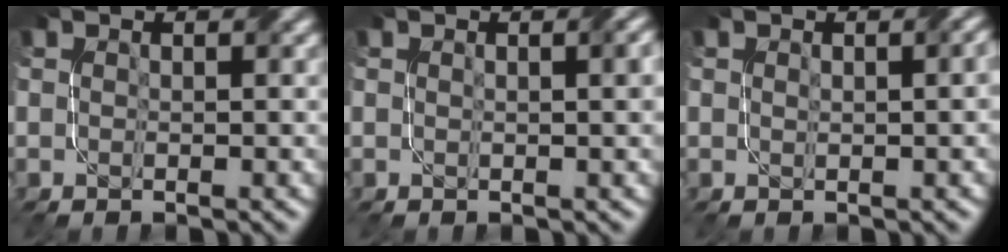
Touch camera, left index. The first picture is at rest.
{"total": 2.5, "force": [0.6, 0.8, 2.3], "torque": [-0.020, 0.006, 0.007]}
{"total": 2.1, "force": [0.4, 0.7, 2.0], "torque": [-0.021, 0.006, 0.009]}